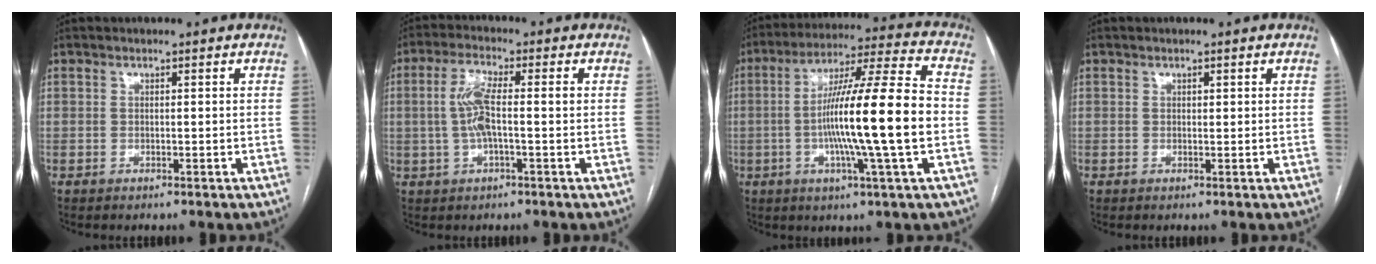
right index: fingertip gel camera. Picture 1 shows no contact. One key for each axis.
{"total": 6.0, "fx": 0.2, "fy": 1.2, "fz": 5.9, "tx": -0.126, "ty": 0.015, "tz": 0.002}
{"total": 17.8, "fx": -2.2, "fy": -0.5, "fz": 17.6, "tx": -0.297, "ty": 0.003, "tz": -0.044}
{"total": 0.6, "fx": 0.3, "fy": 0.3, "fz": 0.3, "tx": -0.003, "ty": -0.001, "tz": 0.004}